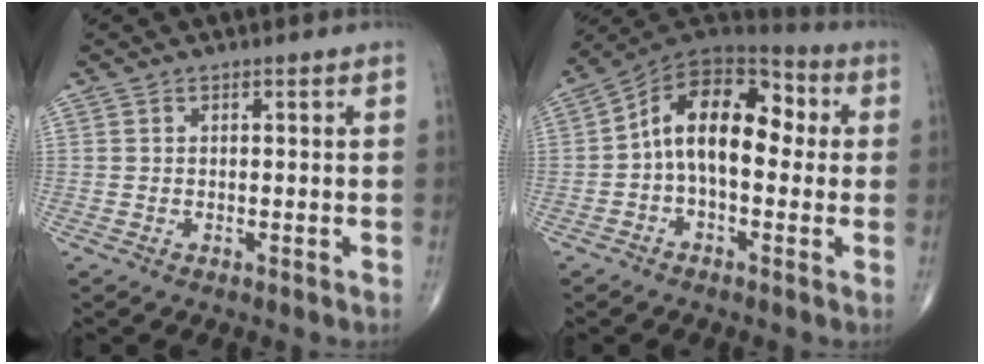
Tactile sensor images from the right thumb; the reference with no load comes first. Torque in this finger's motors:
{"motor_torque": [-0.03, 0.80, 0.75, 0.31, 0.29]}